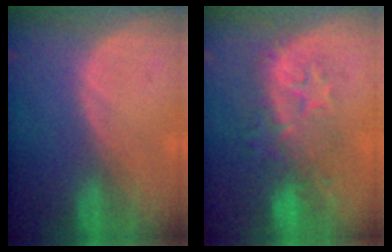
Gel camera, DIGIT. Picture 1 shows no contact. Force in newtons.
{"total": 9.1, "press": 8.6, "slide": 3.0}